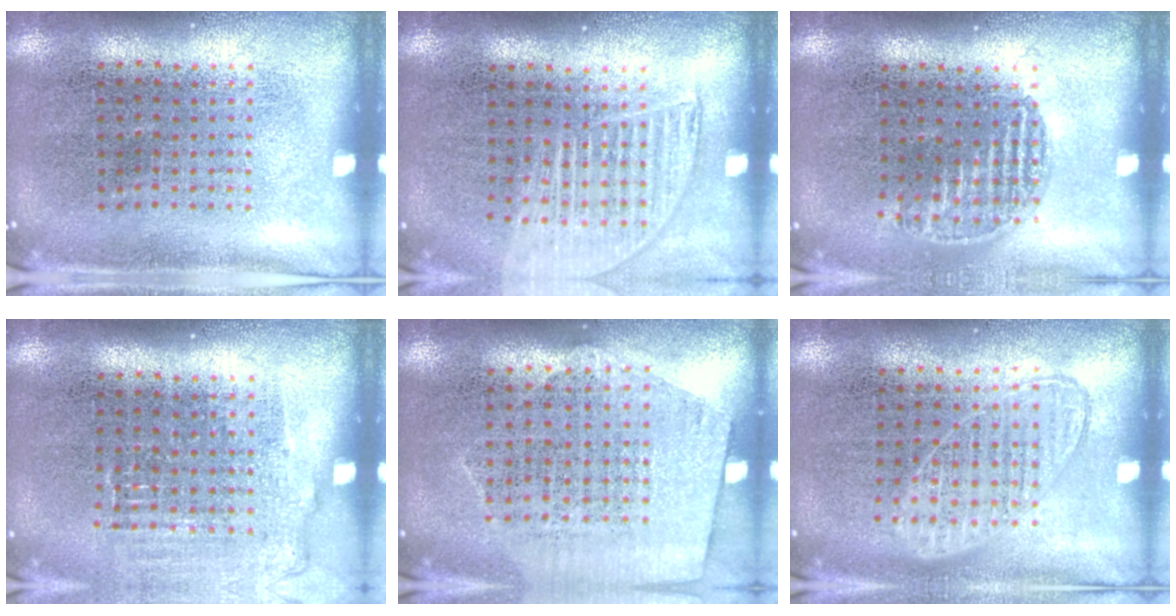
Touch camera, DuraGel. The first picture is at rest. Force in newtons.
{"total": 1.4, "press": 1.3, "slide": 0.6}
{"total": 0.9, "press": 0.8, "slide": 0.5}
{"total": 1.1, "press": 1.1, "slide": 0.4}
{"total": 1.2, "press": 1.0, "slide": 0.7}
{"total": 0.9, "press": 0.9, "slide": 0.3}